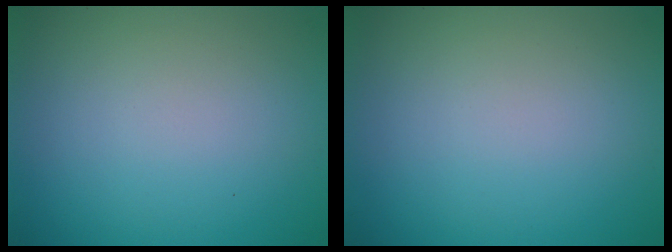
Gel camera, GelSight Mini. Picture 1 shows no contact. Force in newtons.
{"total": 0.0}